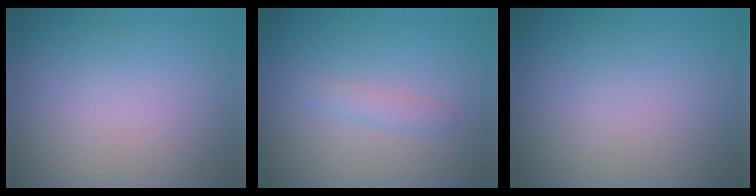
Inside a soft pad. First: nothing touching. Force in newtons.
{"total": 1.1, "press": 1.1, "slide": 0.0}
{"total": 0.0}